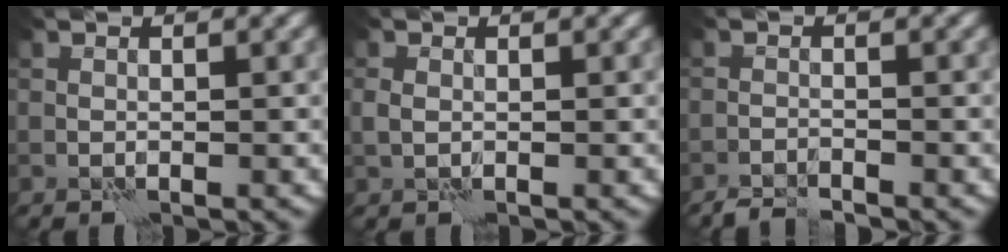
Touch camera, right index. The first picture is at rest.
{"total": 1.0, "force": [0.2, 0.8, 0.6], "torque": [-0.013, 0.001, 0.005]}
{"total": 1.7, "force": [-1.7, 0.1, 0.1], "torque": [0.002, 0.002, -0.035]}